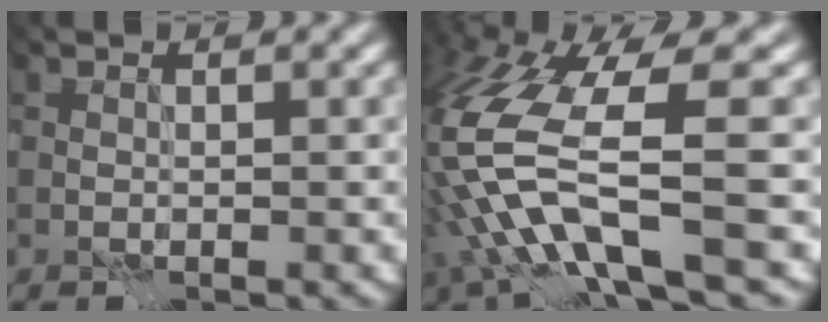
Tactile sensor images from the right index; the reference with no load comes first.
{"total": 10.8, "force": [-4.9, 1.5, 9.5], "torque": [-0.216, -0.023, -0.055]}